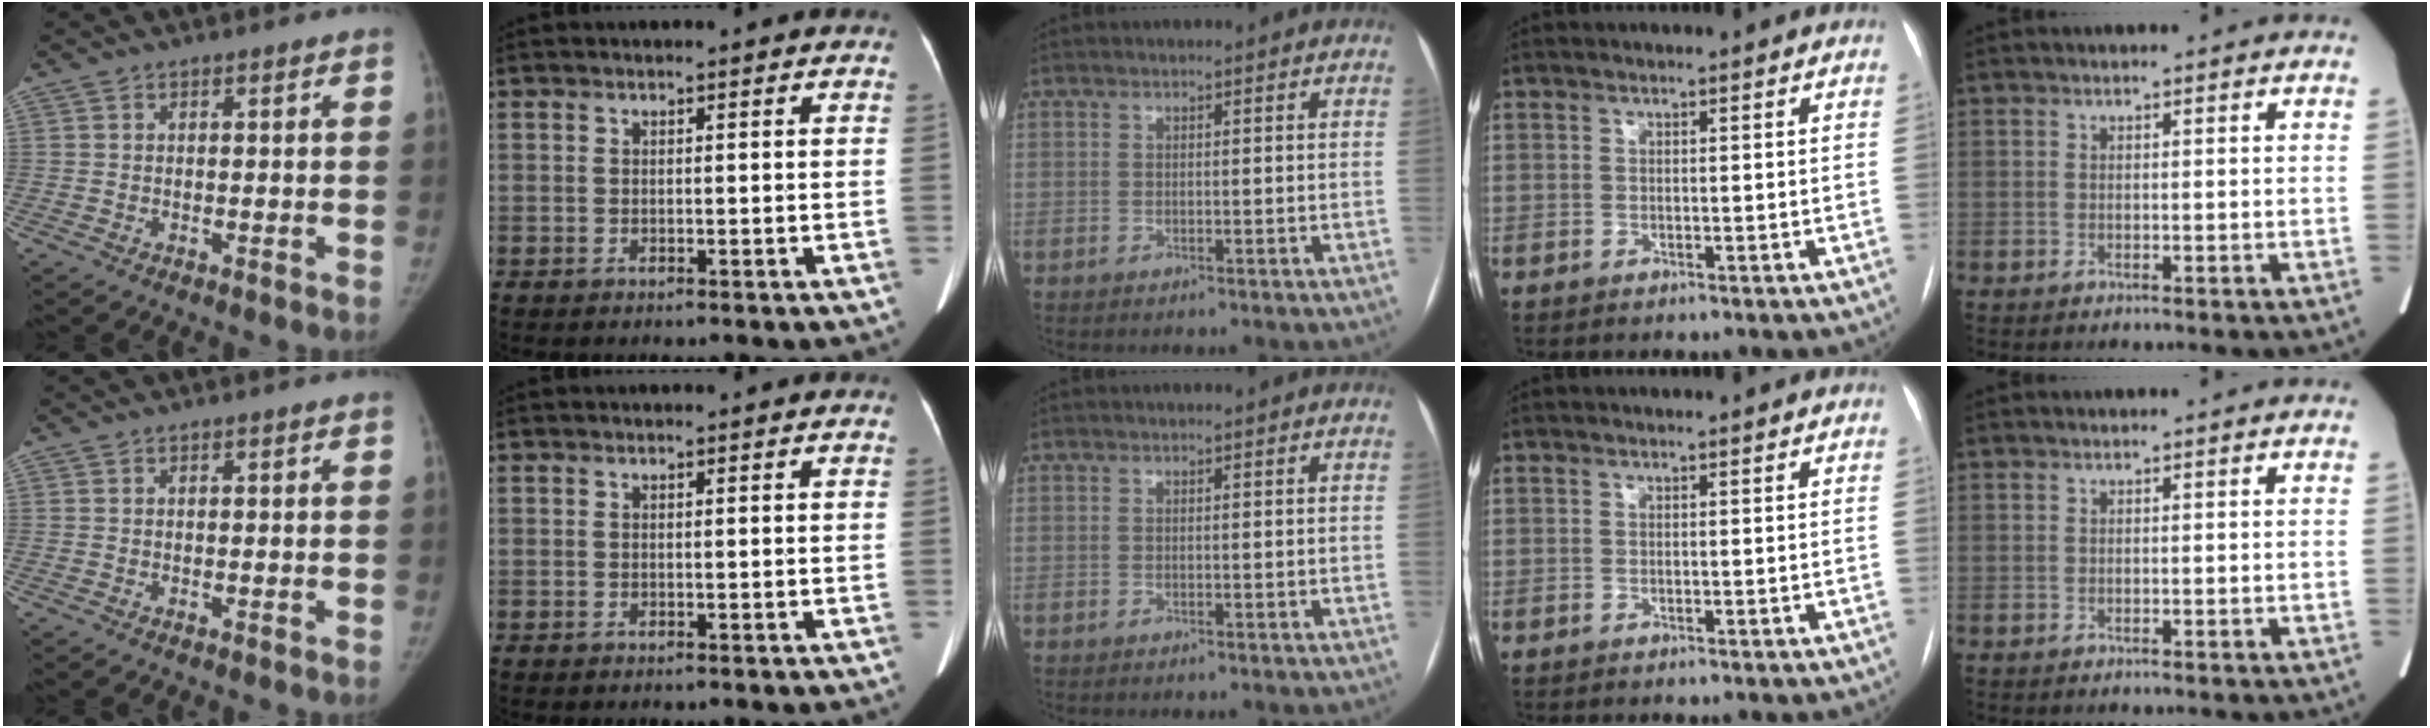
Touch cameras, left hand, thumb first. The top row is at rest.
{}